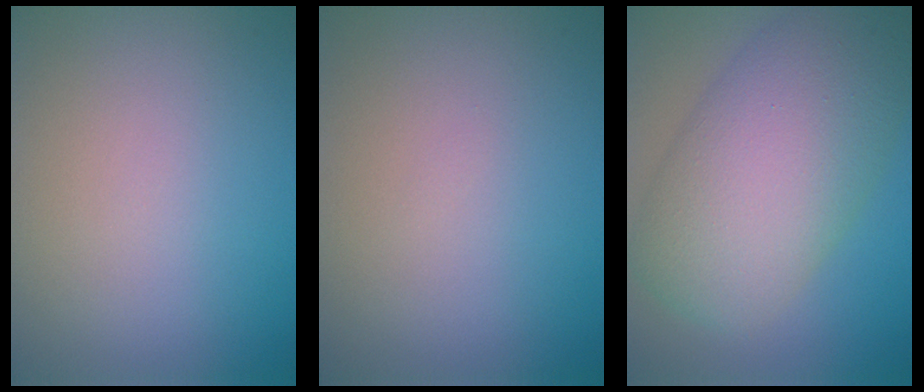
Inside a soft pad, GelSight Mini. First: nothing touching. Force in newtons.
{"total": 0.0}
{"total": 10.7, "press": 10.7, "slide": 0.3}